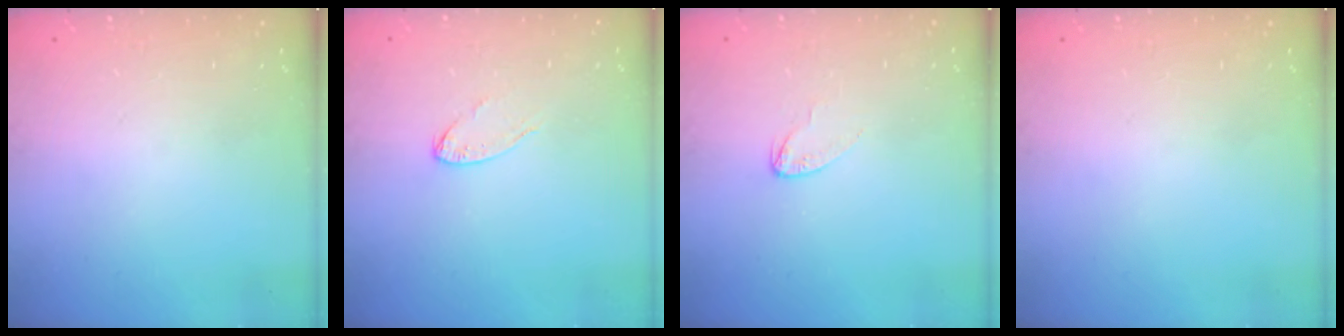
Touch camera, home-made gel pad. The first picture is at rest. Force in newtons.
{"total": 5.6, "press": 5.6, "slide": 0.5}
{"total": 3.2, "press": 3.2, "slide": 0.2}
{"total": 0.0}